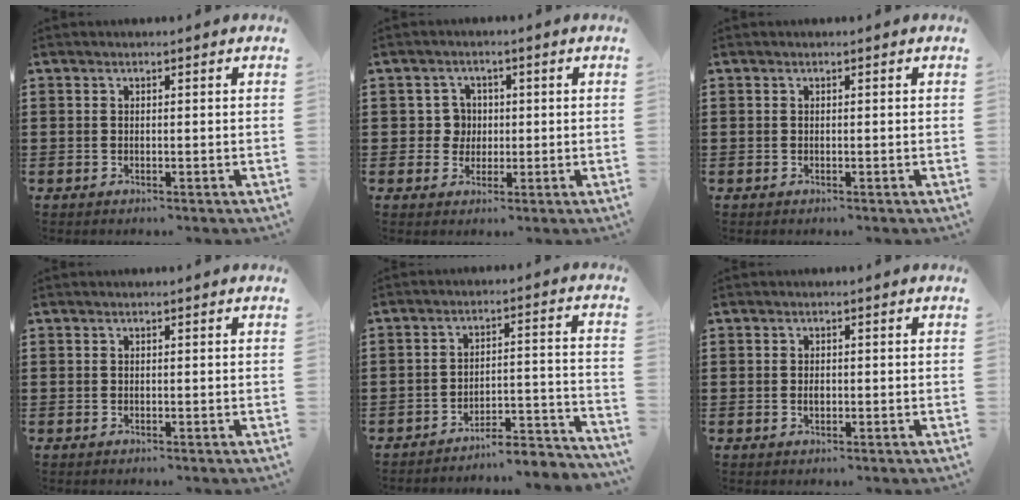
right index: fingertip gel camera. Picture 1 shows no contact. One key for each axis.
{"total": 3.6, "fx": 0.0, "fy": 3.4, "fz": 1.4, "tx": -0.041, "ty": 0.009, "tz": -0.002}
{"total": 0.0}
{"total": 0.0}
{"total": 5.2, "fx": -5.0, "fy": 0.2, "fz": 1.2, "tx": -0.022, "ty": -0.001, "tz": -0.103}
{"total": 1.1, "fx": -0.1, "fy": 0.7, "fz": 0.9, "tx": -0.018, "ty": 0.003, "tz": -0.003}